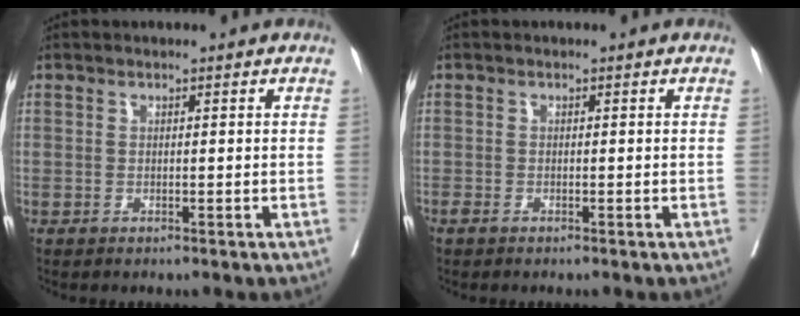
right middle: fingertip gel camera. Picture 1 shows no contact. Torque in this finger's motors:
{"motor_torque": [0.22, -0.20, 0.00, 0.01]}